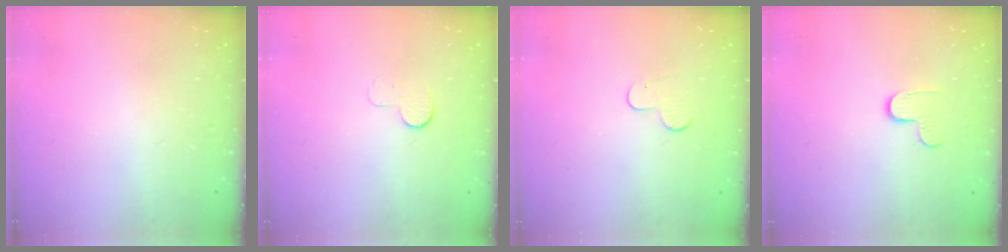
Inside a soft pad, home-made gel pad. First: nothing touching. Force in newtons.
{"total": 5.7, "press": 5.6, "slide": 0.6}
{"total": 4.9, "press": 4.8, "slide": 0.5}
{"total": 4.7, "press": 4.6, "slide": 0.4}